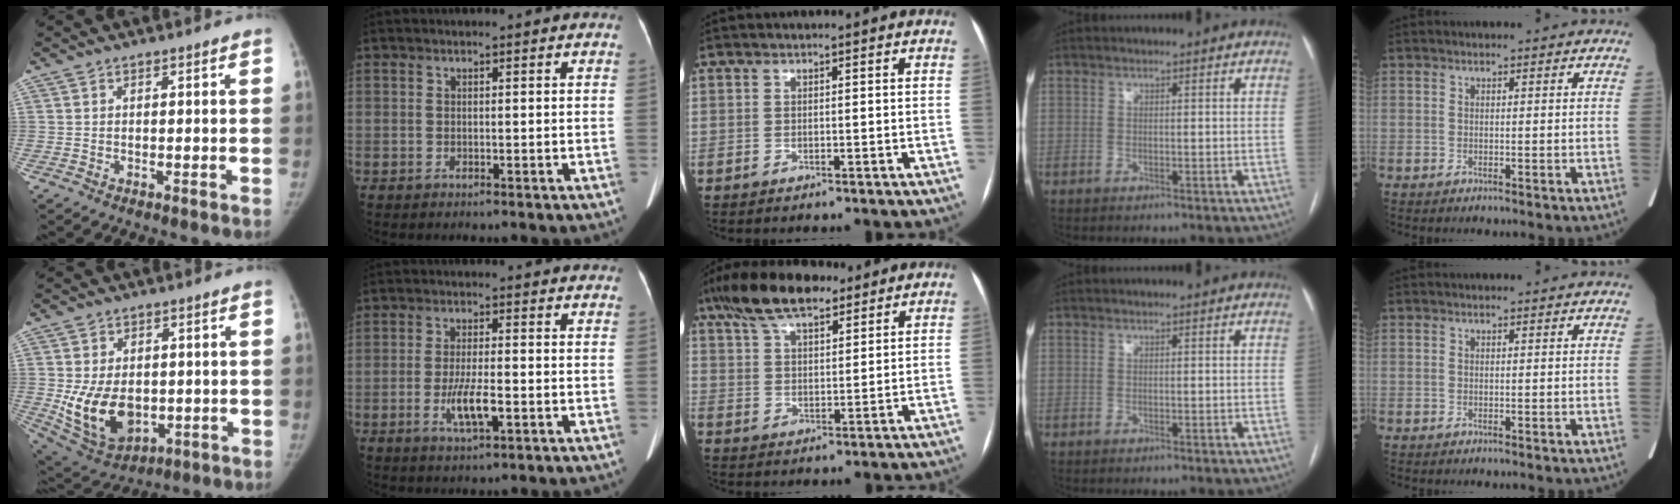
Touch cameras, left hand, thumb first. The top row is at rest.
{"thumb": {"total": 13.8, "force": [-1.5, 9.7, 9.8], "torque": [-0.145, -0.007, 0.003]}, "index": {"total": 5.3, "force": [-1.6, 0.9, 4.9], "torque": [-0.100, -0.007, -0.027]}, "middle": {"total": 11.8, "force": [8.5, 4.1, 7.1], "torque": [-0.142, 0.030, 0.152]}}